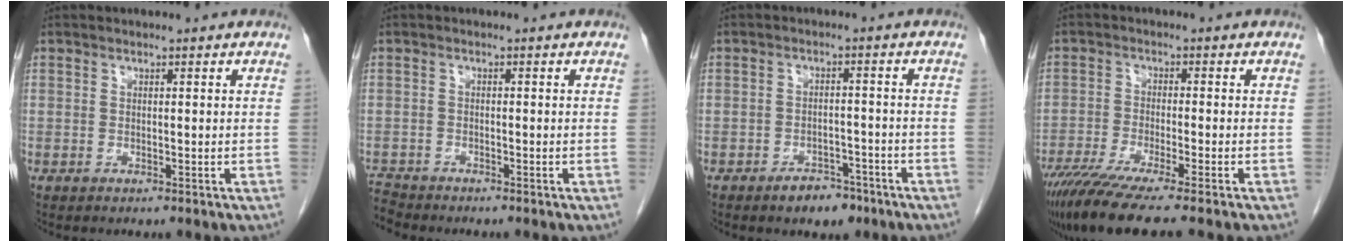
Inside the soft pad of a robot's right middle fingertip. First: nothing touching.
{"total": 2.5, "force": [-2.5, -0.2, -0.4], "torque": [0.004, -0.016, -0.045]}
{"total": 4.4, "force": [-3.2, 2.3, 2.1], "torque": [-0.027, 0.005, -0.041]}
{"total": 10.6, "force": [-8.2, -0.3, 6.7], "torque": [-0.106, -0.030, -0.134]}